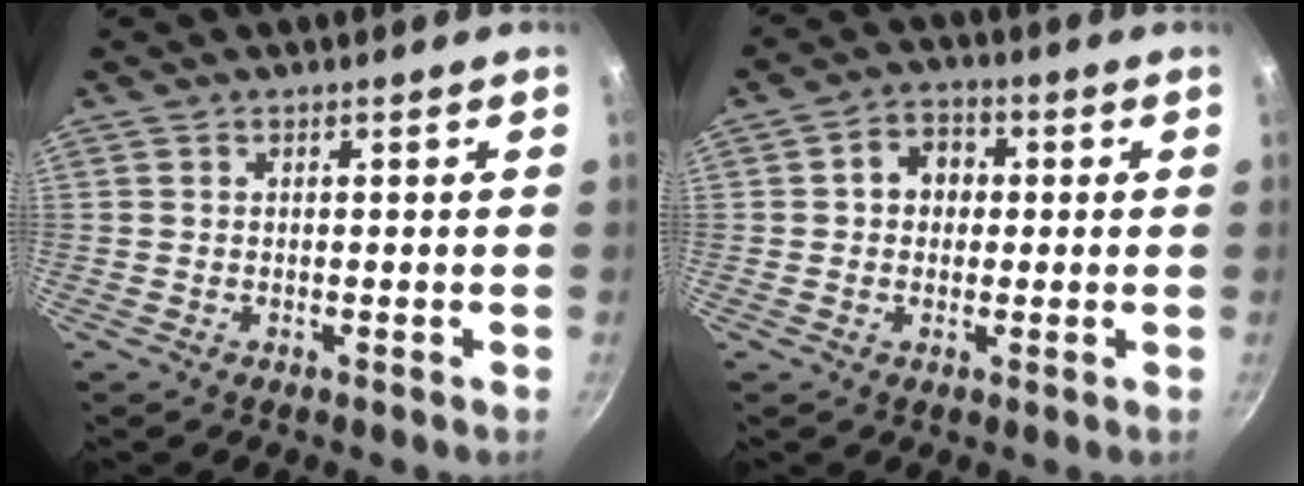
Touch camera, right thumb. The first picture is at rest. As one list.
[{"total": 5.9, "force": [0.6, 4.9, 3.2], "torque": [-0.020, 0.011, 0.000]}]